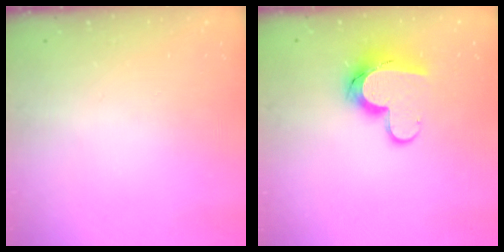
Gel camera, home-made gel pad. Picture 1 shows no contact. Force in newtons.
{"total": 11.9, "press": 11.8, "slide": 1.1}